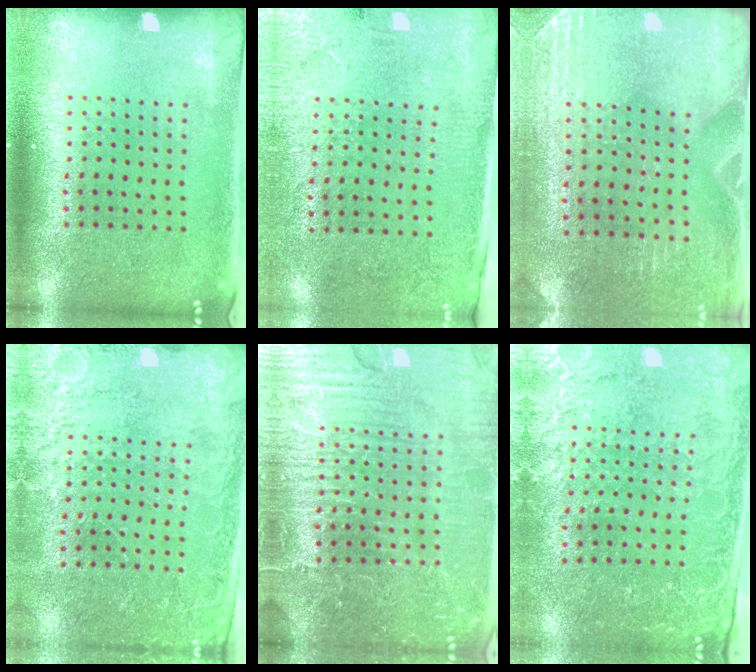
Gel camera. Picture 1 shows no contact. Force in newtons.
{"total": 2.7, "press": 2.4, "slide": 1.3}
{"total": 3.0, "press": 2.8, "slide": 1.0}
{"total": 2.7, "press": 2.6, "slide": 0.3}
{"total": 7.5, "press": 7.4, "slide": 1.0}
{"total": 3.1, "press": 2.9, "slide": 1.0}